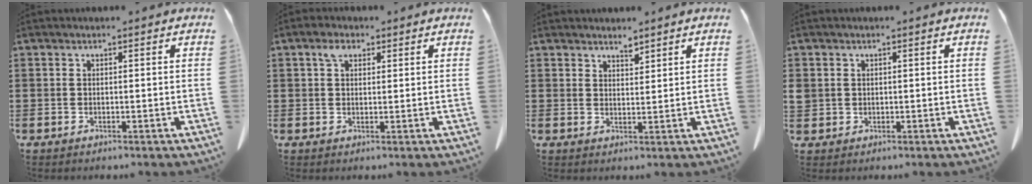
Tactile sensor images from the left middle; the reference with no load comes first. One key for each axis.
{"total": 2.4, "fx": 1.2, "fy": 1.4, "fz": 1.5, "tx": -0.028, "ty": 0.002, "tz": 0.019}
{"total": 2.0, "fx": 1.9, "fy": 0.5, "fz": 0.5, "tx": -0.012, "ty": 0.000, "tz": 0.036}
{"total": 1.3, "fx": 0.3, "fy": 1.2, "fz": 0.3, "tx": -0.011, "ty": 0.006, "tz": 0.005}